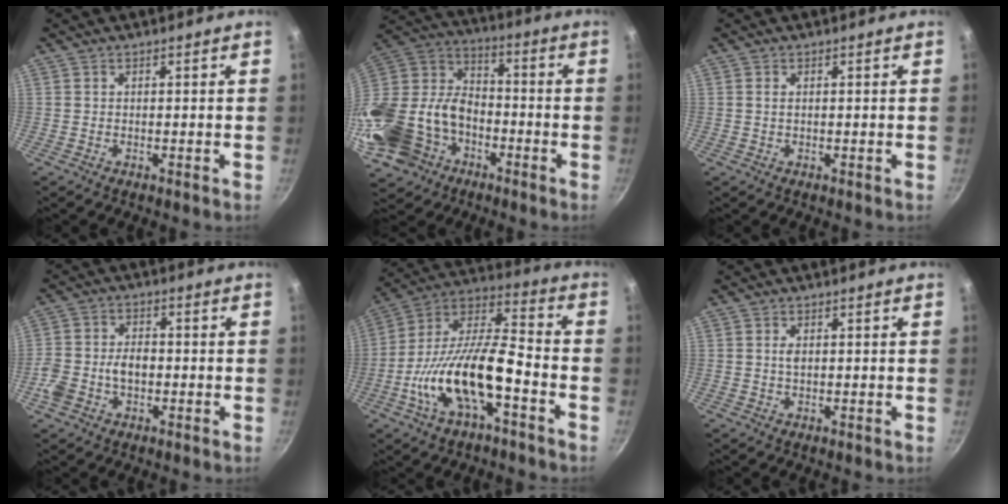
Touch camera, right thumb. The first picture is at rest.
{"total": 26.3, "force": [-9.5, 19.8, 14.5], "torque": [-0.322, 0.068, -0.166]}
{"total": 0.9, "force": [0.2, 0.5, 0.7], "torque": [-0.013, 0.002, 0.002]}
{"total": 7.7, "force": [-2.1, 5.2, 5.3], "torque": [-0.090, 0.028, -0.046]}
{"total": 19.4, "force": [-6.7, 7.6, 16.5], "torque": [-0.301, 0.048, -0.139]}
{"total": 1.4, "force": [0.2, 0.8, 1.1], "torque": [-0.020, 0.001, 0.002]}